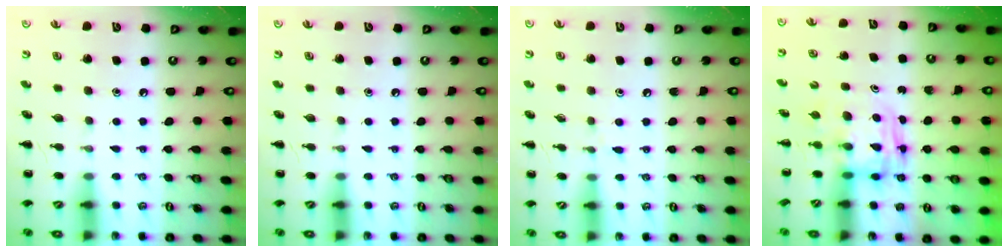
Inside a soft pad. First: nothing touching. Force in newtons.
{"total": 0.0}
{"total": 5.2, "press": 4.8, "slide": 2.0}
{"total": 2.6, "press": 2.6, "slide": 0.2}